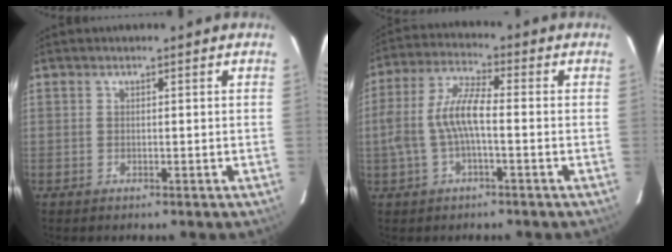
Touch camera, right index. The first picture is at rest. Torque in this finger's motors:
{"motor_torque": [0.55, -0.33, 0.68, 0.19]}